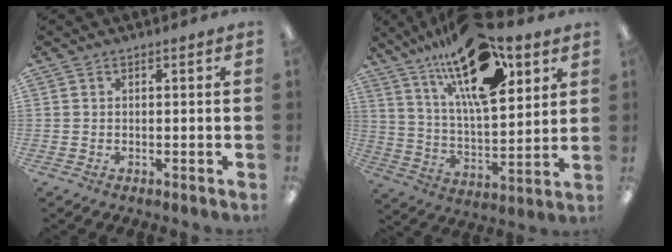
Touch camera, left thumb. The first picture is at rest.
{"total": 23.8, "force": [14.4, 9.2, 16.5], "torque": [-0.271, -0.076, 0.239]}